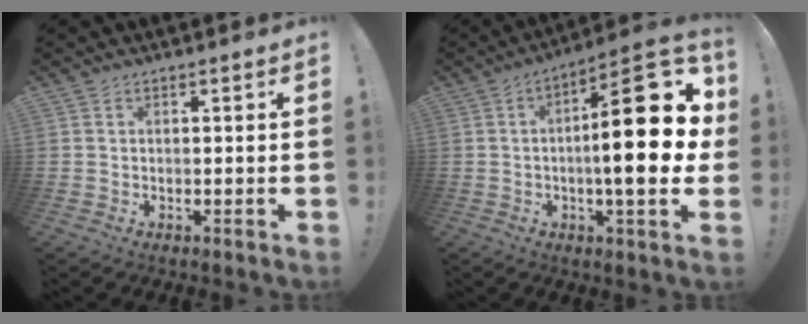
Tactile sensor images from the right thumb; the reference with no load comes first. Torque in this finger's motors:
{"motor_torque": [1.80, 3.21, 1.55, -1.01, 0.13]}